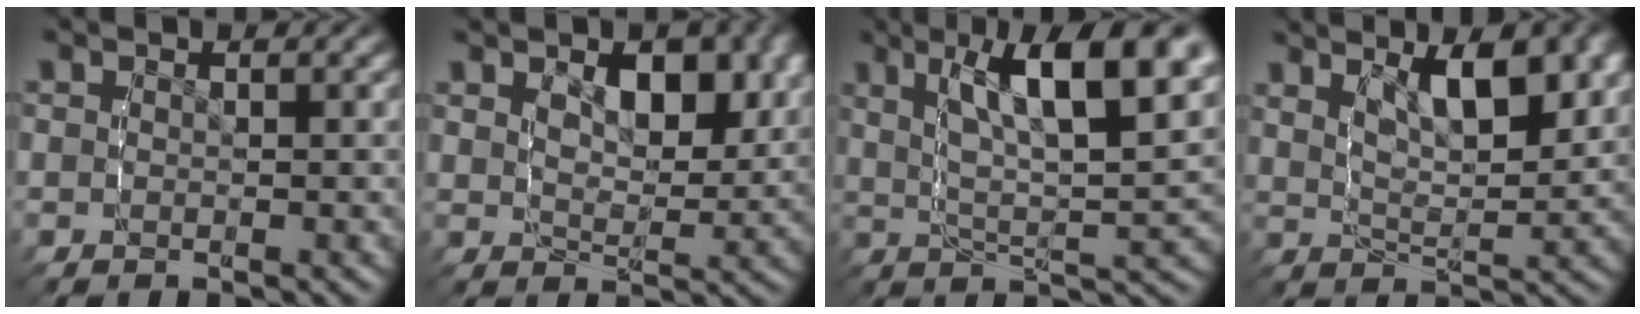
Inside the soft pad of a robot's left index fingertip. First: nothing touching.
{"total": 4.1, "force": [1.6, 2.2, 3.0], "torque": [-0.057, -0.018, 0.027]}
{"total": 8.8, "force": [2.7, 2.5, 8.0], "torque": [-0.123, 0.002, 0.040]}
{"total": 5.7, "force": [2.4, 2.2, 4.7], "torque": [-0.083, -0.011, 0.040]}